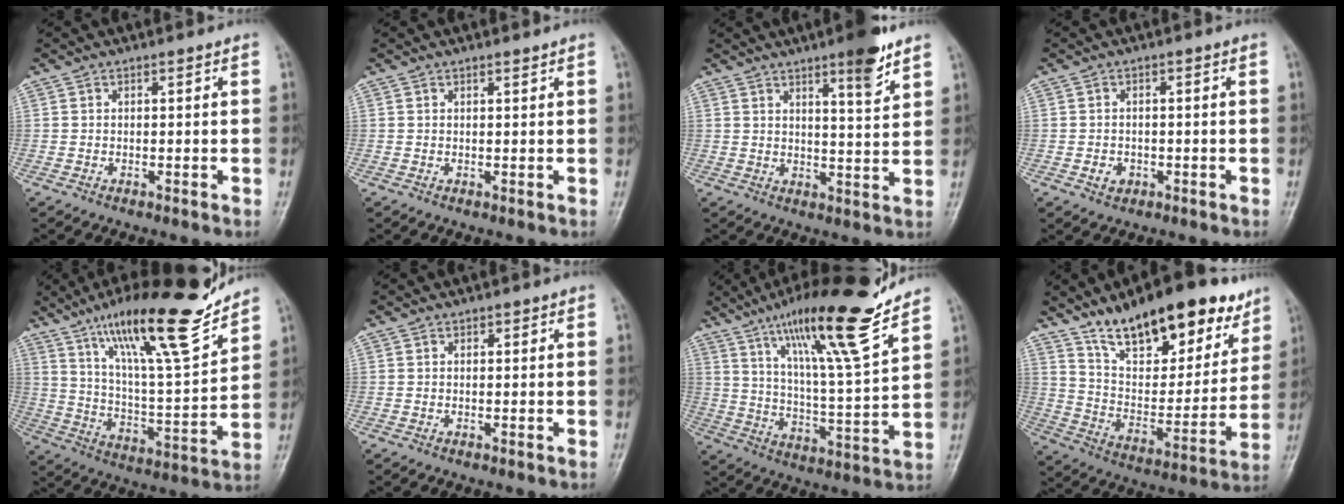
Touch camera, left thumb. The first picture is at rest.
{"total": 0.5, "force": [0.5, 0.0, 0.2], "torque": [-0.006, -0.005, 0.009]}
{"total": 7.3, "force": [4.9, 1.1, 5.3], "torque": [-0.071, -0.033, 0.072]}
{"total": 2.3, "force": [-0.9, 1.9, 1.0], "torque": [-0.009, 0.004, -0.010]}
{"total": 22.0, "force": [15.8, 3.7, 14.9], "torque": [-0.217, -0.074, 0.269]}
{"total": 0.6, "force": [0.3, 0.4, 0.3], "torque": [0.000, 0.000, 0.003]}
{"total": 19.9, "force": [13.8, 1.8, 14.2], "torque": [-0.217, -0.069, 0.231]}
{"total": 24.1, "force": [16.5, 10.0, 14.5], "torque": [-0.176, -0.065, 0.268]}